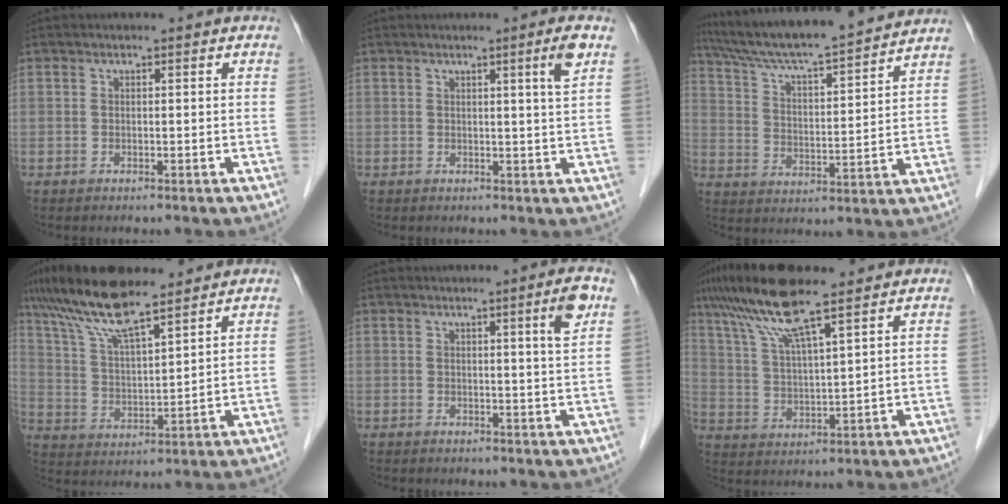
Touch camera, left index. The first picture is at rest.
{"total": 3.0, "force": [1.4, -0.8, 2.5], "torque": [-0.036, -0.009, 0.023]}
{"total": 18.7, "force": [17.0, 0.1, 7.8], "torque": [-0.139, 0.012, 0.264]}
{"total": 12.7, "force": [10.0, 1.8, 7.7], "torque": [-0.155, 0.022, 0.186]}
{"total": 3.6, "force": [1.7, -0.7, 3.1], "torque": [-0.044, -0.008, 0.025]}
{"total": 11.6, "force": [8.5, 0.5, 7.8], "torque": [-0.154, 0.020, 0.157]}